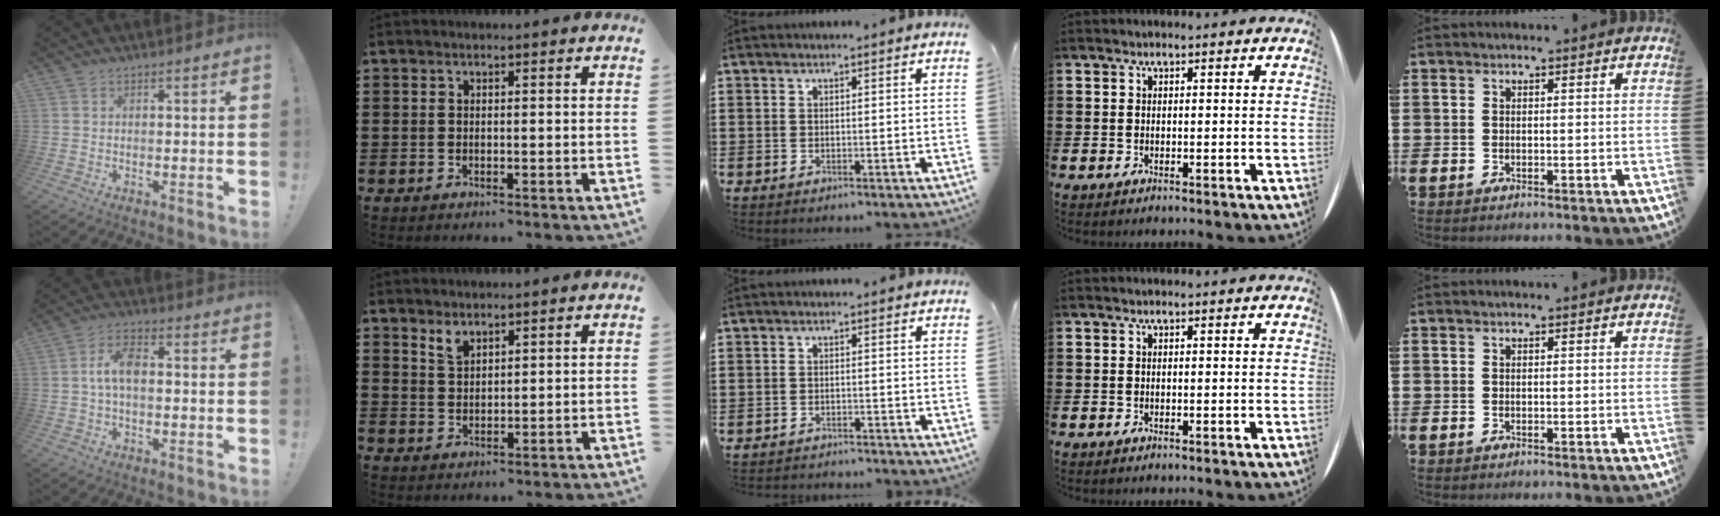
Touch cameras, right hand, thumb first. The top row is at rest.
{"thumb": {"total": 7.2, "force": [0.1, 3.6, 6.2], "torque": [-0.118, 0.009, 0.001]}, "index": {"total": 2.6, "force": [2.0, 1.1, 1.1], "torque": [-0.026, 0.003, 0.039]}, "middle": {"total": 1.2, "force": [-1.2, -0.1, -0.1], "torque": [-0.005, 0.000, -0.025]}}